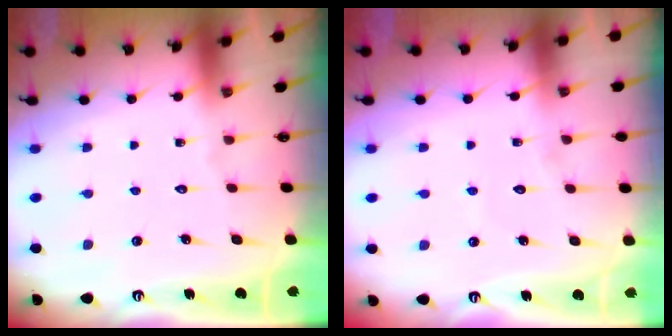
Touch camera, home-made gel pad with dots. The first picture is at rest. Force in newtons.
{"total": 2.6, "press": 2.5, "slide": 0.2}